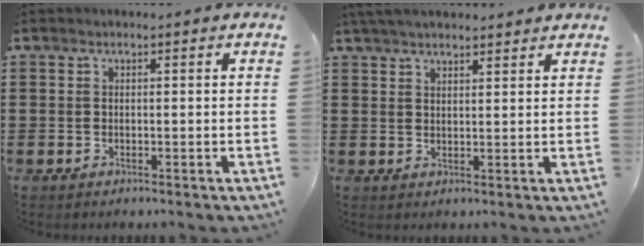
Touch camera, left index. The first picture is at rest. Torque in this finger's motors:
{"motor_torque": [1.32, 0.82, 0.68, 0.17]}